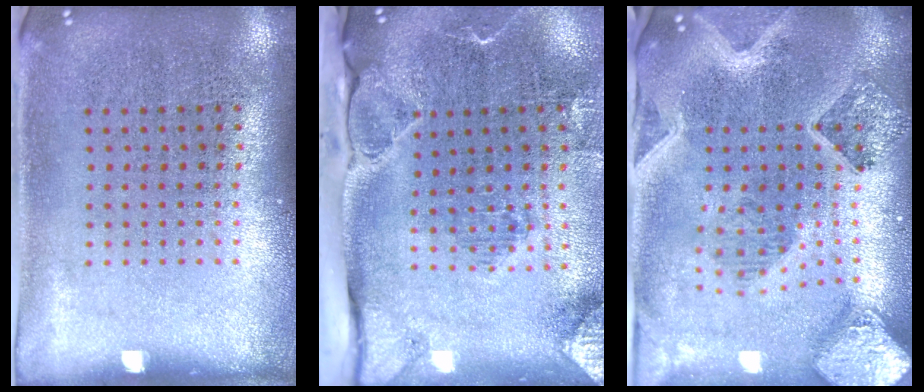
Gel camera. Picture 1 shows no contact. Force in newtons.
{"total": 3.0, "press": 2.3, "slide": 2.0}
{"total": 3.3, "press": 2.8, "slide": 1.8}